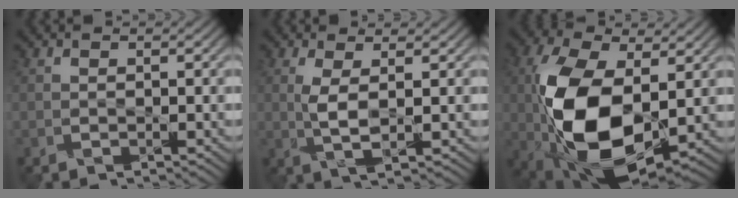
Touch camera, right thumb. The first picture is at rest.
{"total": 3.2, "force": [0.8, 0.3, 3.1], "torque": [-0.071, 0.004, 0.016]}
{"total": 14.8, "force": [-1.1, 7.7, 12.6], "torque": [-0.281, -0.008, -0.024]}